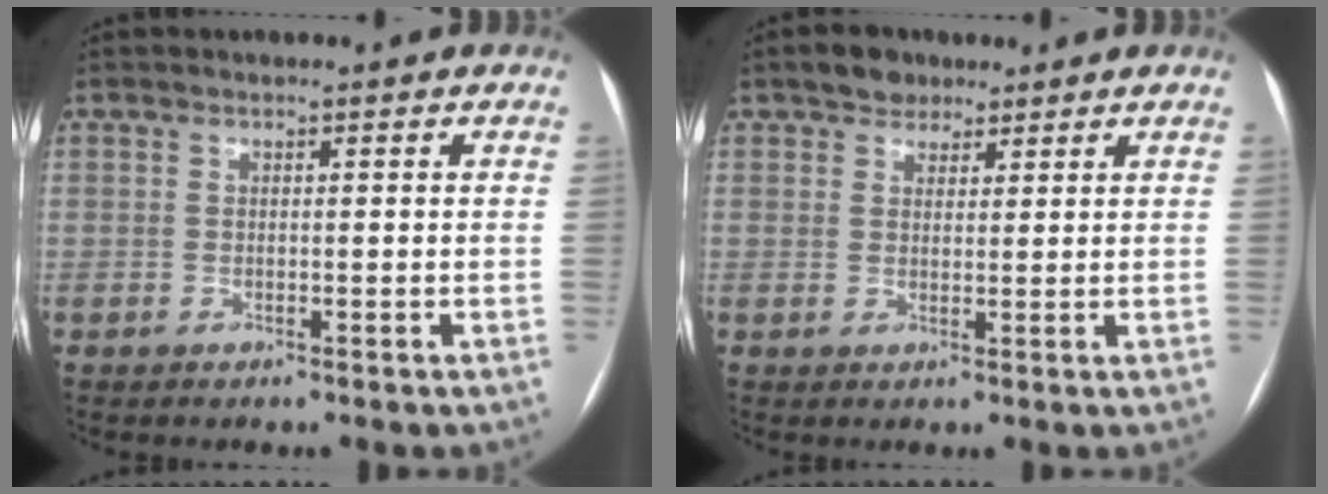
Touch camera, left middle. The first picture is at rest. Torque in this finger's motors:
{"motor_torque": [0.27, -0.28, 0.15, 0.03]}